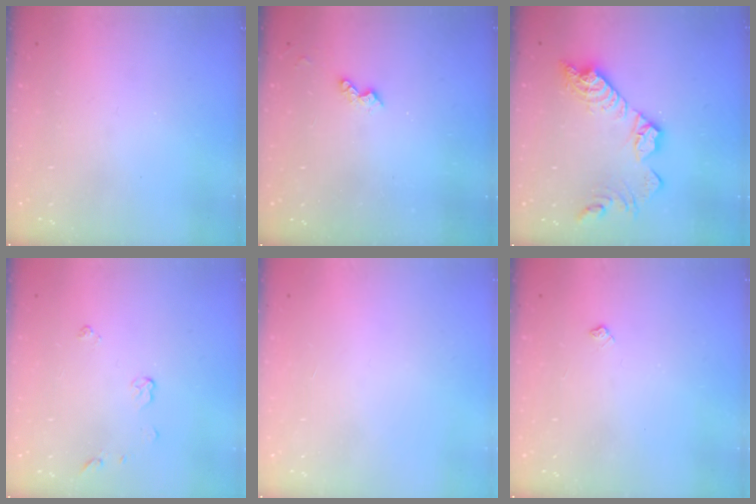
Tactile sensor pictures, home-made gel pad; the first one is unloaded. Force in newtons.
{"total": 3.6, "press": 3.5, "slide": 0.6}
{"total": 15.8, "press": 15.7, "slide": 1.1}
{"total": 4.1, "press": 4.1, "slide": 0.6}
{"total": 0.0}
{"total": 3.1, "press": 3.1, "slide": 0.4}